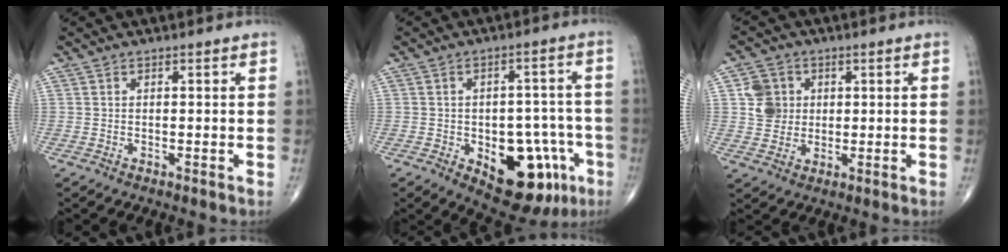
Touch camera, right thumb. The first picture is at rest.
{"total": 16.3, "force": [-6.1, 9.0, 12.2], "torque": [-0.118, 0.034, -0.067]}
{"total": 6.3, "force": [1.3, 5.8, 2.2], "torque": [-0.016, -0.002, 0.023]}